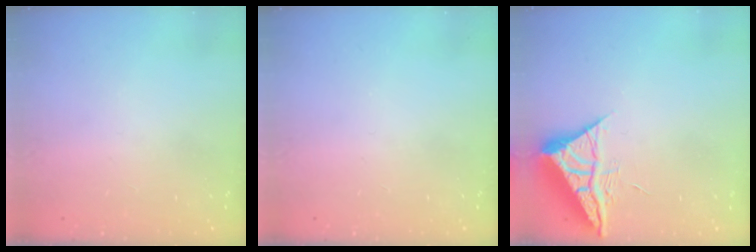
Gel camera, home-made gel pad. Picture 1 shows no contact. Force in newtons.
{"total": 0.0}
{"total": 6.4, "press": 6.4, "slide": 0.2}